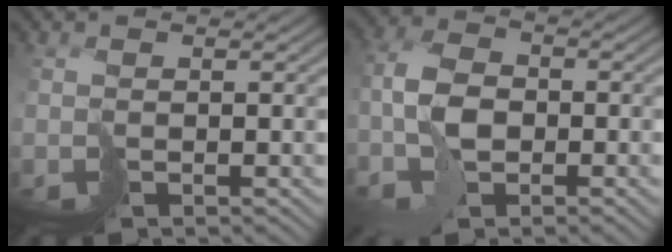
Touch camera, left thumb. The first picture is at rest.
{"total": 5.6, "force": [-1.7, 3.5, 4.1], "torque": [-0.092, 0.005, -0.045]}